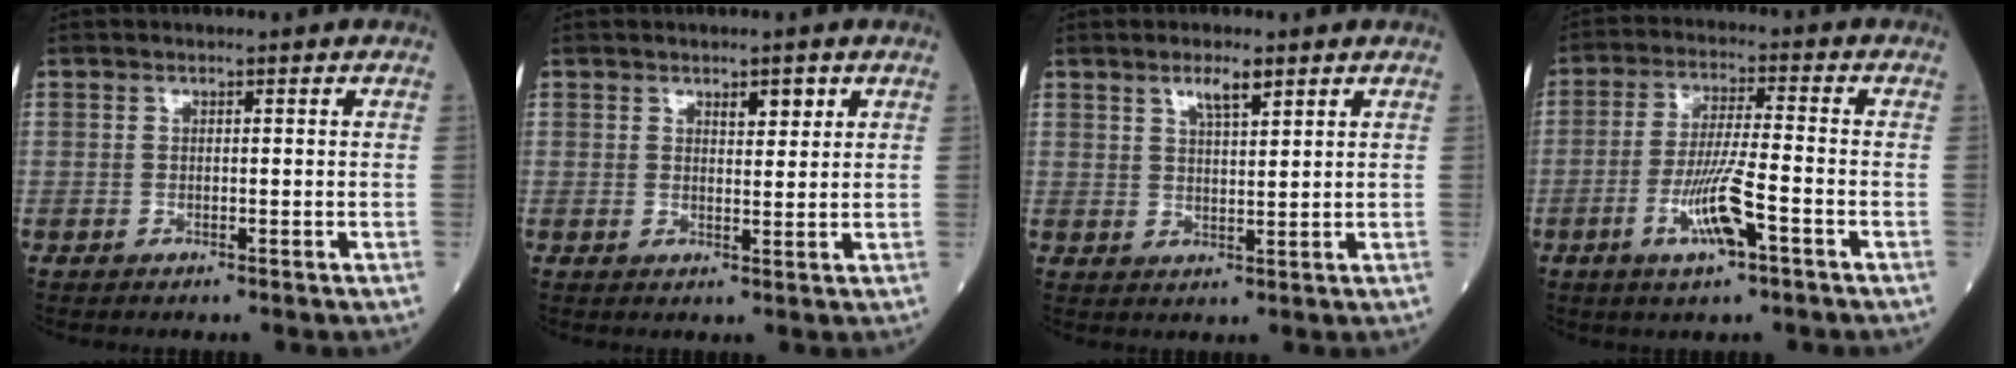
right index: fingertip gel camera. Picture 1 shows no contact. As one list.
[{"total": 2.4, "force": [1.5, 0.9, 1.7], "torque": [-0.026, -0.002, 0.023]}, {"total": 3.7, "force": [2.4, 0.6, 2.7], "torque": [-0.049, 0.001, 0.043]}, {"total": 8.4, "force": [-3.6, 0.5, 7.6], "torque": [-0.147, -0.007, -0.065]}]